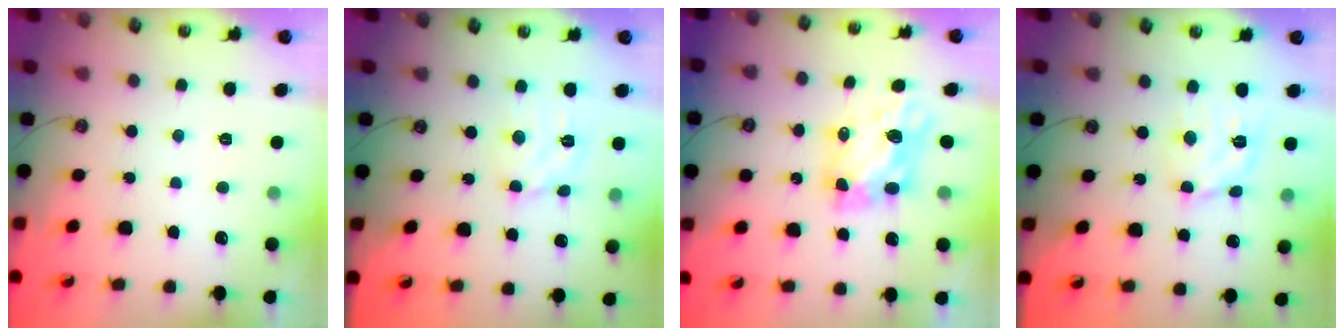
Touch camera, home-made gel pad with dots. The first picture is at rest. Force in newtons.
{"total": 7.9, "press": 7.9, "slide": 0.6}
{"total": 6.3, "press": 6.3, "slide": 0.7}
{"total": 12.3, "press": 12.2, "slide": 1.7}